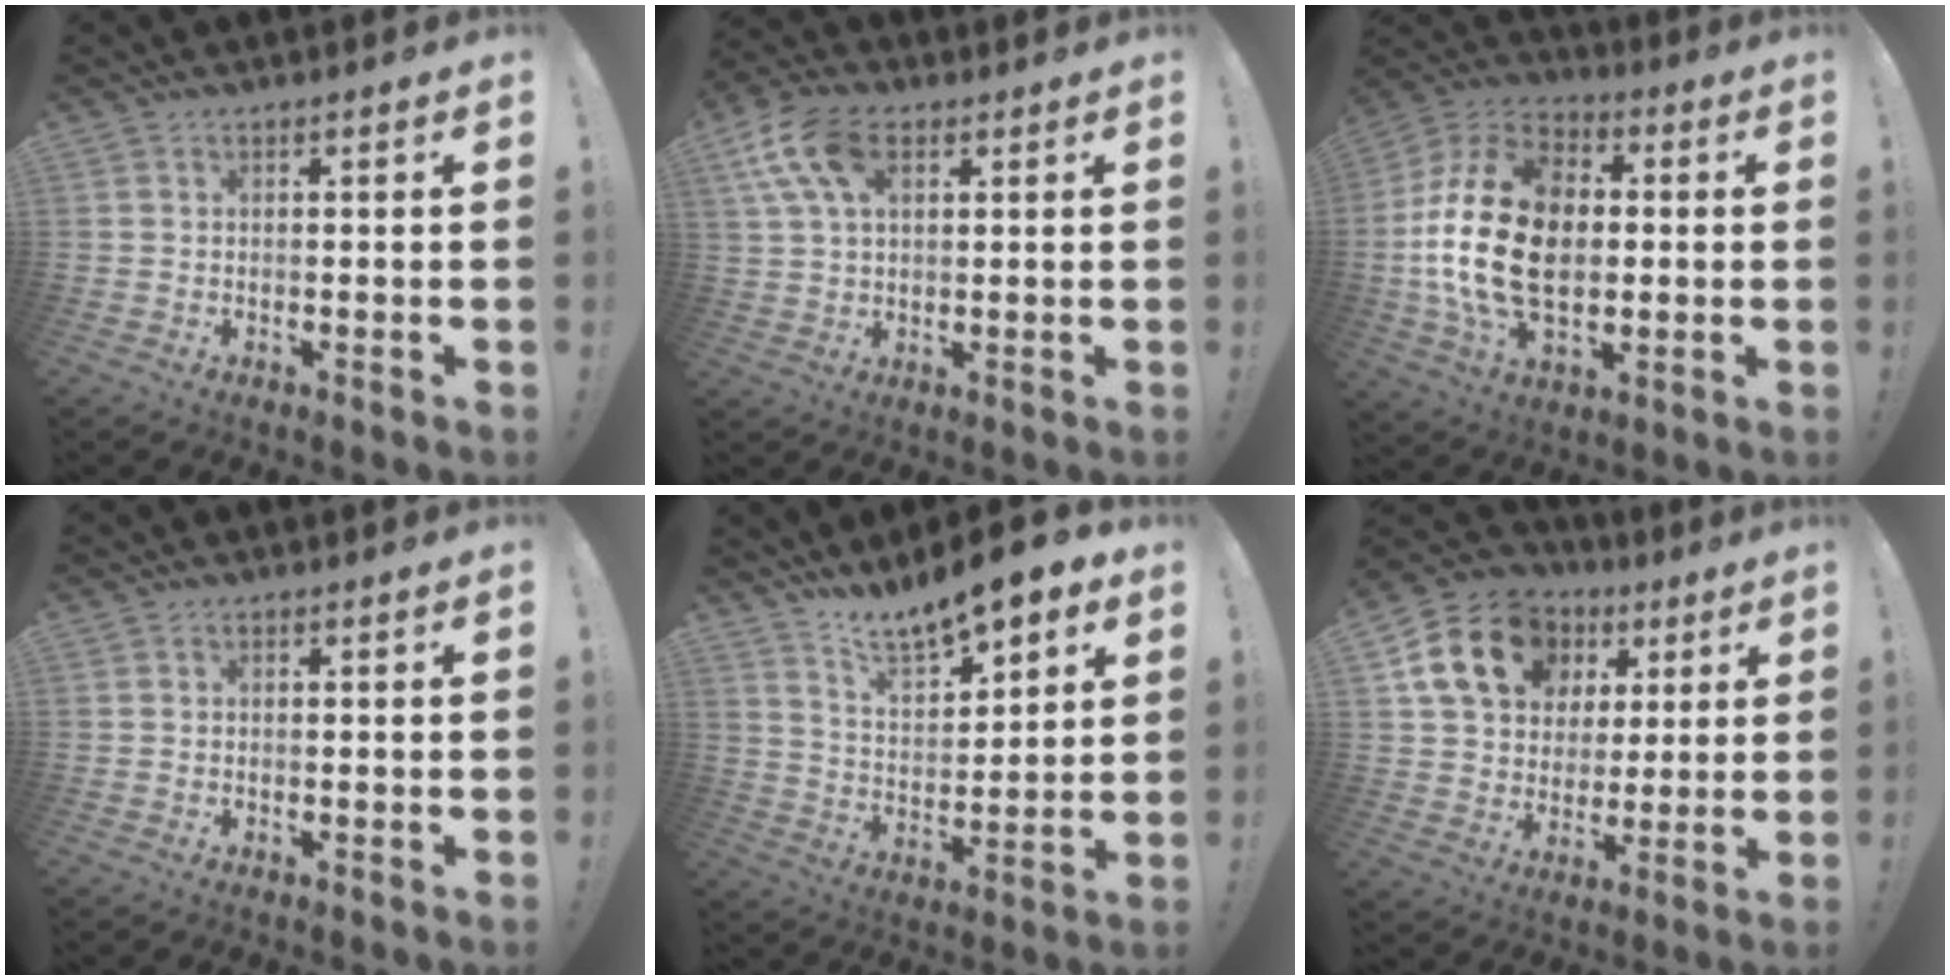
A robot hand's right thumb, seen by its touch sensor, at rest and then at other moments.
{"total": 12.9, "force": [5.3, 7.6, 9.0], "torque": [-0.173, -0.003, 0.100]}
{"total": 24.7, "force": [-0.8, 16.3, 18.5], "torque": [-0.342, 0.018, -0.009]}
{"total": 0.0}
{"total": 12.2, "force": [10.6, 3.4, 5.0], "torque": [-0.096, -0.085, 0.186]}
{"total": 18.8, "force": [7.6, 14.2, 9.7], "torque": [-0.144, -0.019, 0.155]}